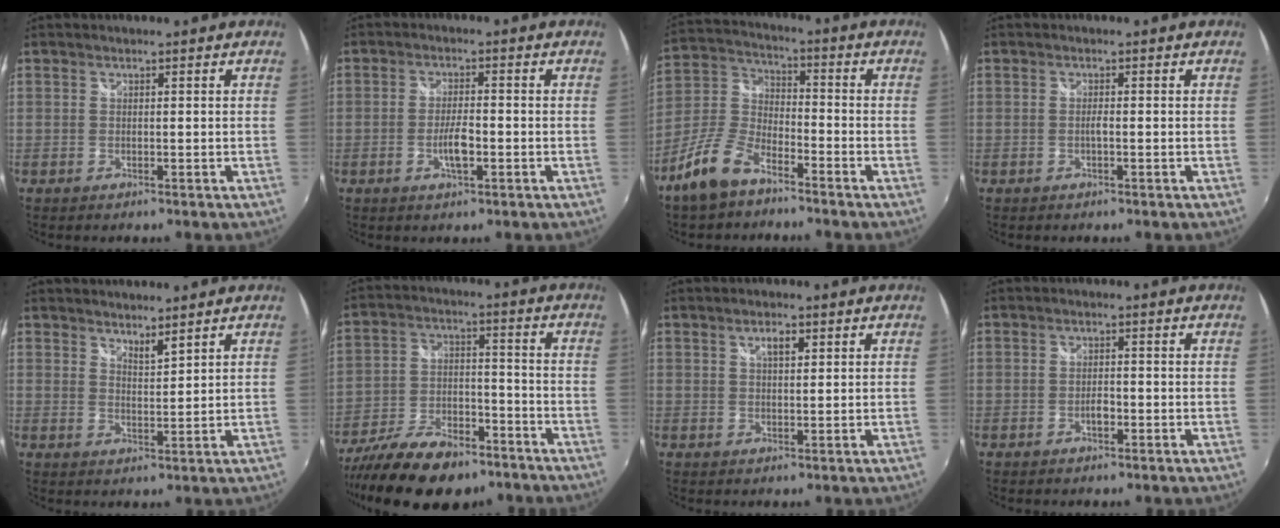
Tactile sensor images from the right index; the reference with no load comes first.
{"total": 4.3, "force": [-1.6, 1.2, 3.8], "torque": [-0.076, -0.004, -0.029]}
{"total": 10.7, "force": [-7.2, 4.6, 6.3], "torque": [-0.151, 0.008, -0.144]}
{"total": 0.9, "force": [-0.4, 0.0, 0.8], "torque": [-0.015, 0.002, -0.008]}
{"total": 3.0, "force": [2.7, 0.3, 1.2], "torque": [-0.019, 0.000, 0.045]}
{"total": 18.9, "force": [-13.7, 8.1, 10.2], "torque": [-0.206, -0.019, -0.221]}
{"total": 2.6, "force": [1.2, 1.1, 2.0], "torque": [-0.032, 0.005, 0.020]}
{"total": 1.8, "force": [-0.9, 0.9, 1.2], "torque": [-0.024, -0.001, -0.016]}